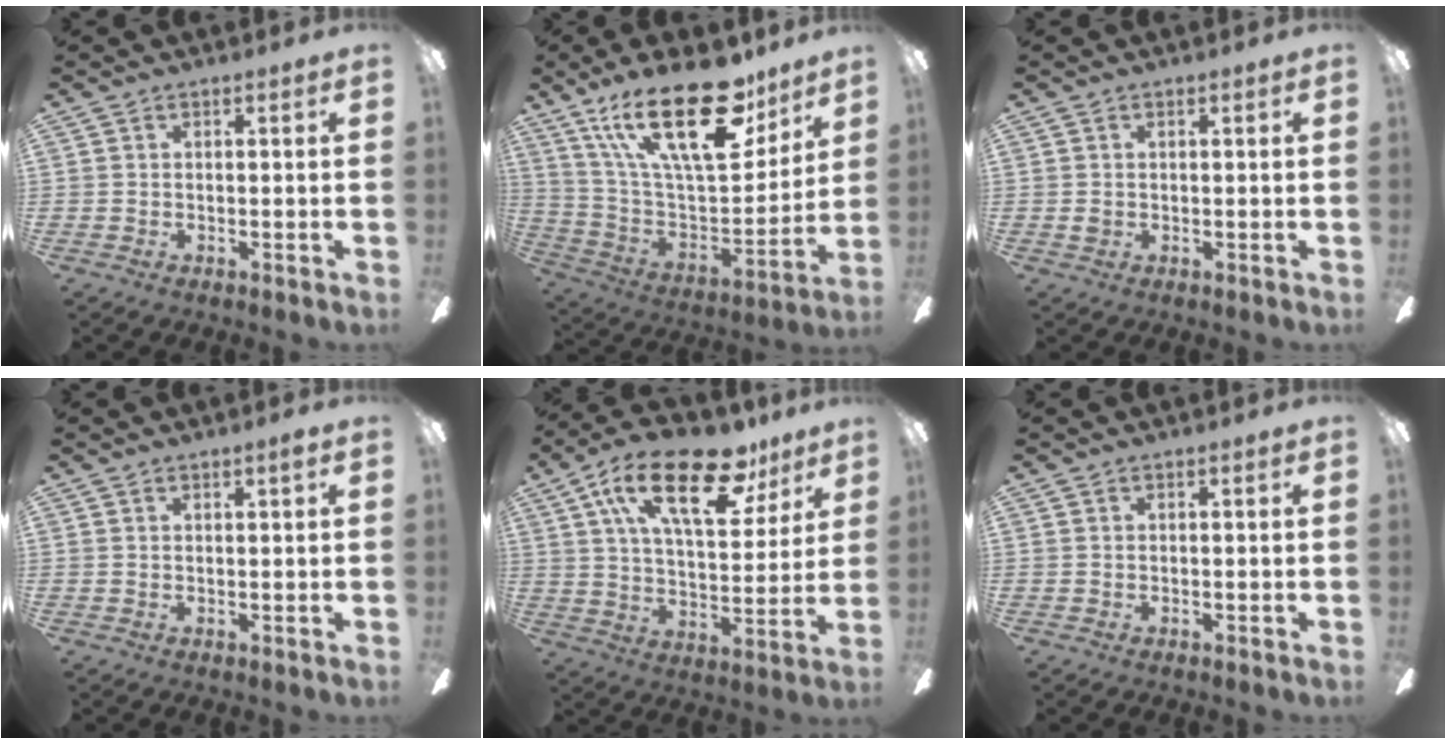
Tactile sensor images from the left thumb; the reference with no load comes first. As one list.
[{"total": 29.1, "force": [16.3, 12.0, 20.9], "torque": [-0.353, -0.094, 0.278]}, {"total": 0.7, "force": [0.2, 0.7, 0.2], "torque": [-0.005, 0.005, 0.002]}, {"total": 1.2, "force": [1.0, 0.0, 0.7], "torque": [-0.006, -0.002, 0.016]}, {"total": 23.7, "force": [13.0, 10.7, 16.7], "torque": [-0.266, -0.052, 0.215]}, {"total": 0.0}]